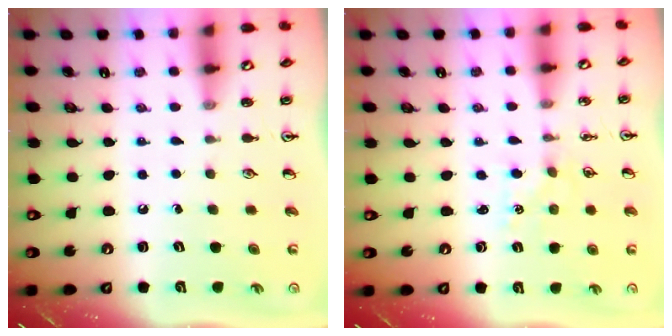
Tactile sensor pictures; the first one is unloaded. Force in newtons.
{"total": 2.3, "press": 2.3, "slide": 0.3}